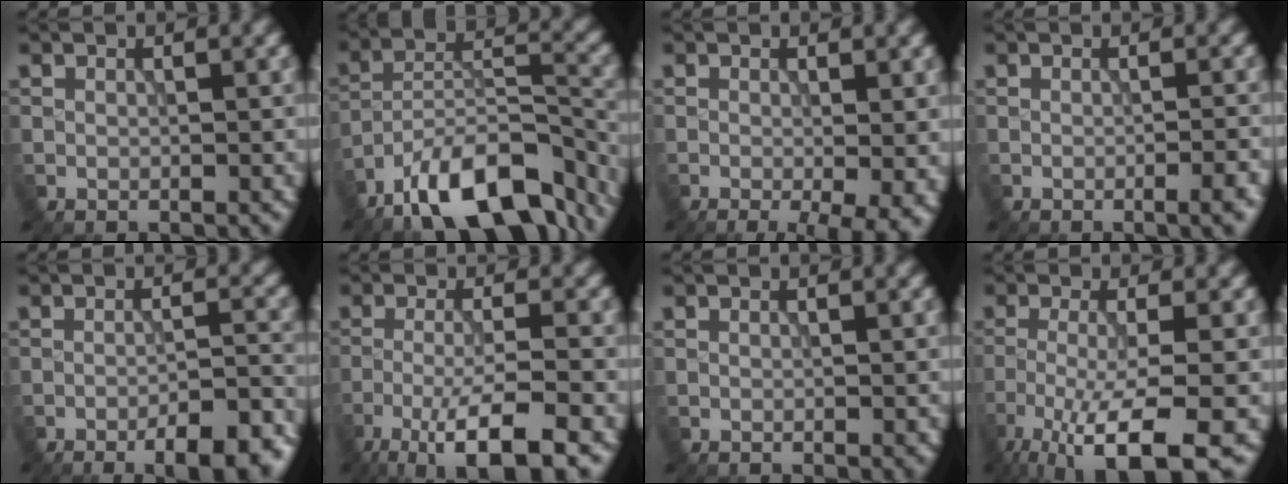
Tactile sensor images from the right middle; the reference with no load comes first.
{"total": 12.3, "force": [-9.2, 4.0, 7.2], "torque": [-0.116, 0.009, -0.164]}
{"total": 4.4, "force": [-1.8, 0.8, 3.9], "torque": [-0.050, -0.008, -0.020]}
{"total": 2.2, "force": [-1.1, 0.4, 1.9], "torque": [-0.020, 0.002, -0.018]}
{"total": 8.3, "force": [-5.9, 2.3, 5.3], "torque": [-0.067, 0.000, -0.068]}
{"total": 7.4, "force": [-4.6, 1.2, 5.7], "torque": [-0.094, -0.001, -0.085]}
{"total": 0.7, "force": [-0.2, 0.2, 0.6], "torque": [-0.008, 0.000, -0.002]}
{"total": 8.4, "force": [-5.0, 1.8, 6.5], "torque": [-0.109, -0.009, -0.092]}